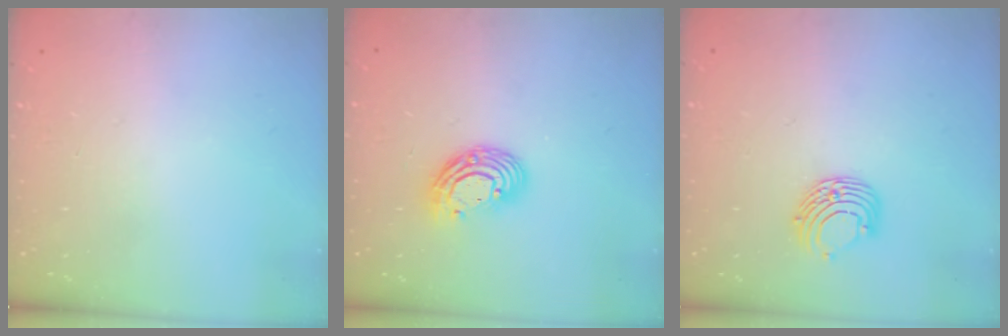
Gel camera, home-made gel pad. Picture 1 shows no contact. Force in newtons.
{"total": 9.8, "press": 9.8, "slide": 0.6}
{"total": 8.2, "press": 8.2, "slide": 0.8}